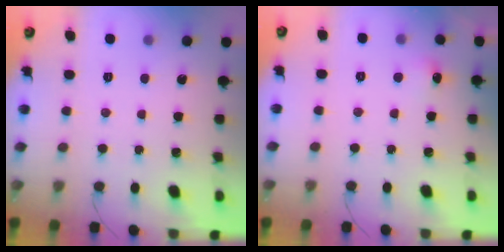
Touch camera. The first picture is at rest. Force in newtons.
{"total": 5.1, "press": 4.9, "slide": 1.3}